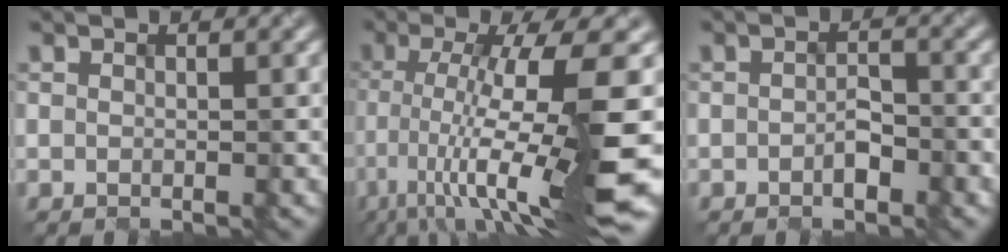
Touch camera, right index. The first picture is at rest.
{"total": 12.2, "force": [-2.2, 2.5, 11.8], "torque": [-0.171, 0.000, -0.031]}
{"total": 2.1, "force": [-1.1, 1.1, 1.5], "torque": [-0.031, -0.001, -0.014]}